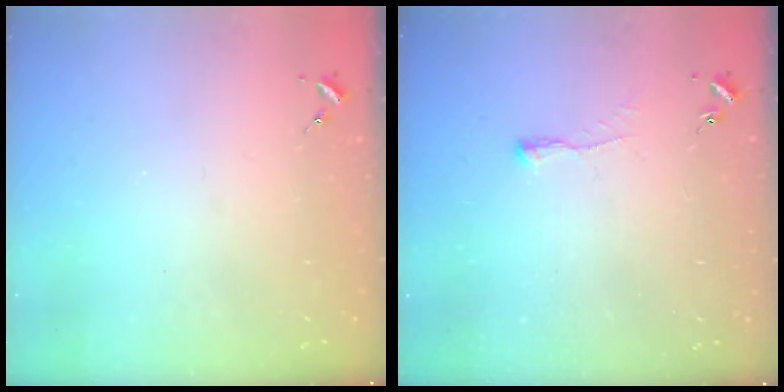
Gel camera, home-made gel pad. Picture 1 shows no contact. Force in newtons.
{"total": 3.4, "press": 3.4, "slide": 0.6}